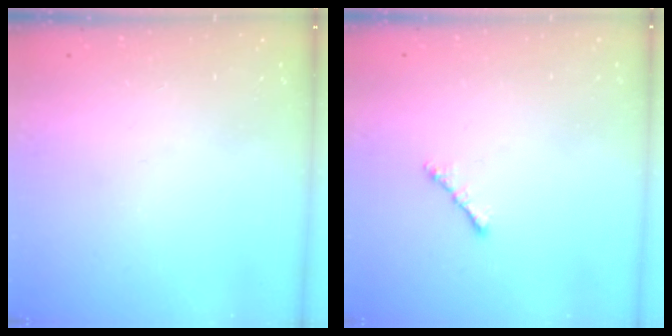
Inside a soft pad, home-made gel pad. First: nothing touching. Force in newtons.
{"total": 2.1, "press": 2.0, "slide": 0.6}